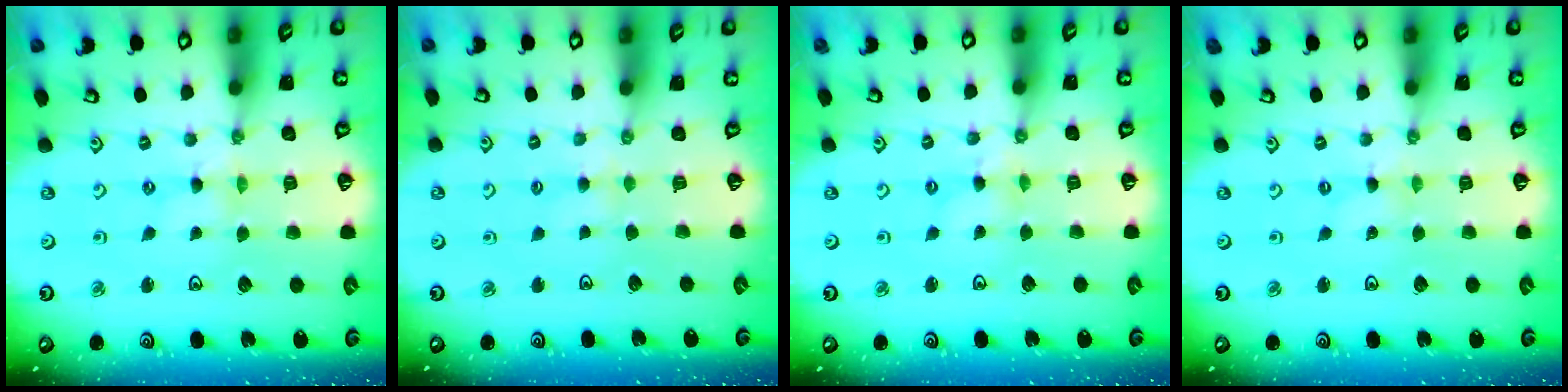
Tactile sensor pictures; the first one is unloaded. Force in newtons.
{"total": 2.8, "press": 2.7, "slide": 0.5}
{"total": 2.5, "press": 2.5, "slide": 0.3}
{"total": 0.0}